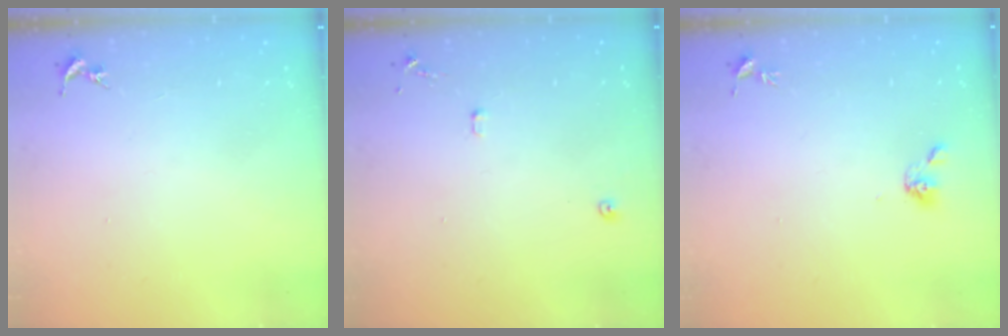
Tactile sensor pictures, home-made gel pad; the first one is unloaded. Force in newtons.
{"total": 7.4, "press": 7.4, "slide": 0.8}
{"total": 5.2, "press": 4.6, "slide": 2.3}